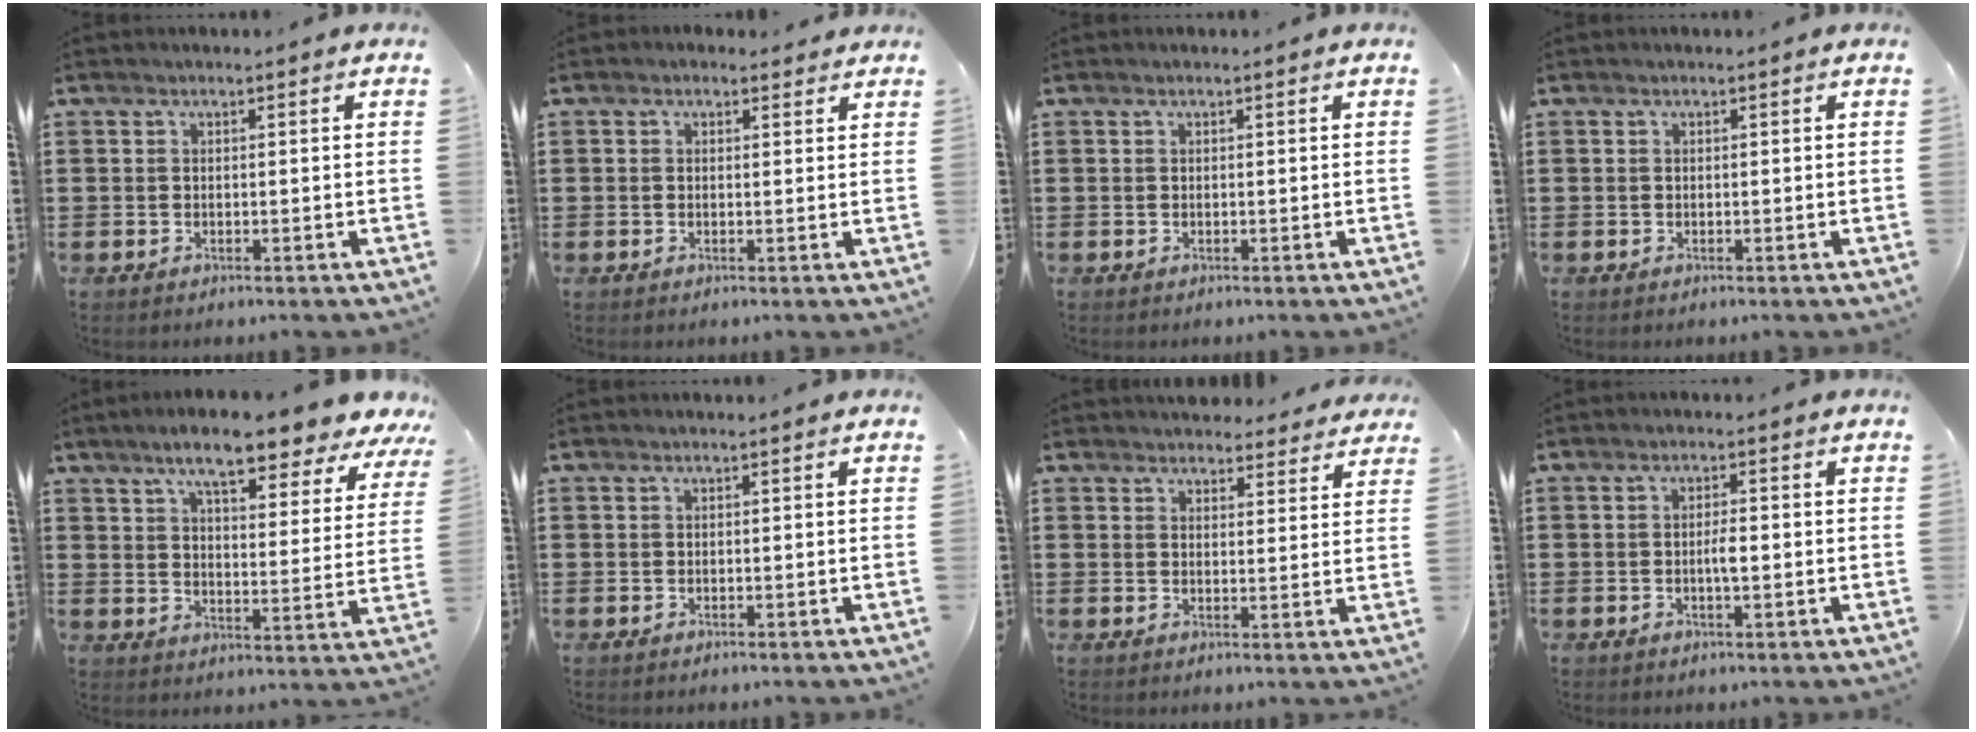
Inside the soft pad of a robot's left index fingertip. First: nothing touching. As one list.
[{"total": 1.0, "force": [0.6, 0.7, 0.3], "torque": [-0.008, 0.007, 0.012]}, {"total": 0.0}, {"total": 0.0}, {"total": 9.6, "force": [7.9, 1.1, 5.3], "torque": [-0.106, -0.038, 0.130]}, {"total": 0.0}, {"total": 3.8, "force": [3.7, 0.8, 0.2], "torque": [-0.007, -0.015, 0.069]}, {"total": 2.4, "force": [-0.3, 0.6, 2.3], "torque": [-0.044, 0.002, -0.007]}]